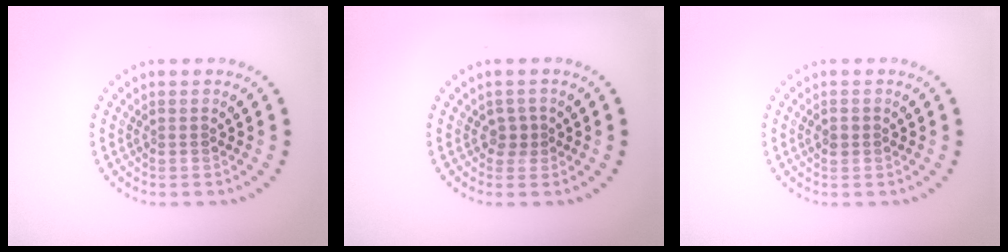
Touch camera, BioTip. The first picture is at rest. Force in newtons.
{"total": 1.4, "press": 1.1, "slide": 0.7}
{"total": 1.1, "press": 1.1, "slide": 0.1}